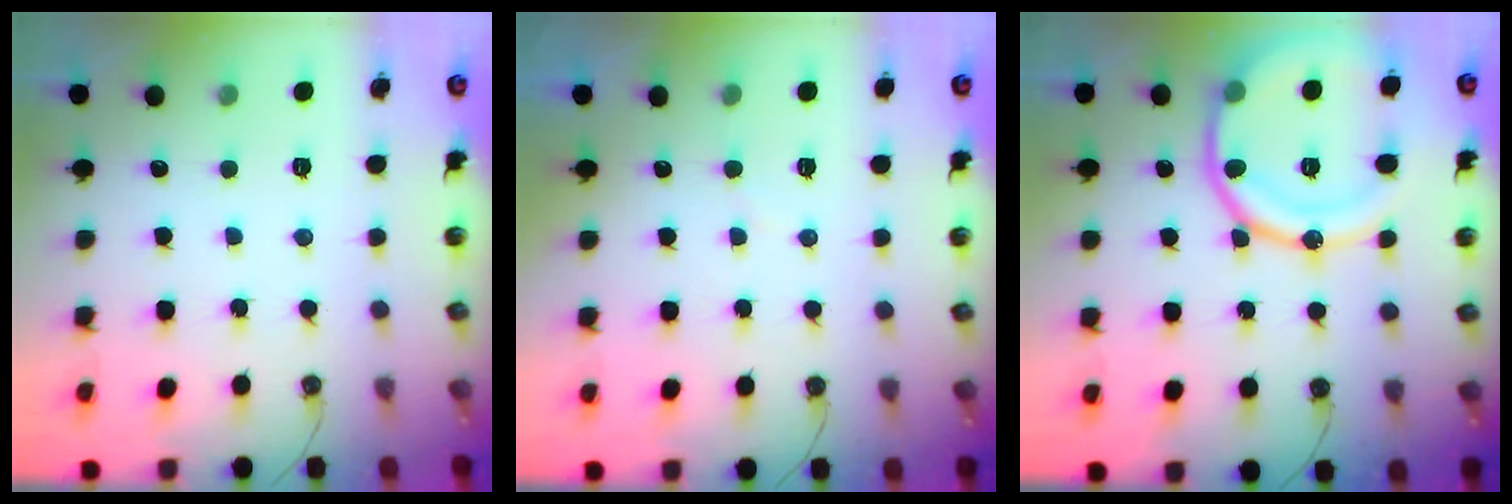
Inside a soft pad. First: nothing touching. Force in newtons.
{"total": 2.7, "press": 2.6, "slide": 0.3}
{"total": 19.6, "press": 19.5, "slide": 2.0}